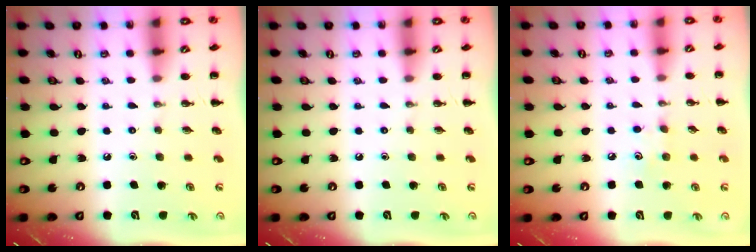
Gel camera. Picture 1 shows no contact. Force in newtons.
{"total": 0.0}
{"total": 5.7, "press": 5.4, "slide": 1.8}